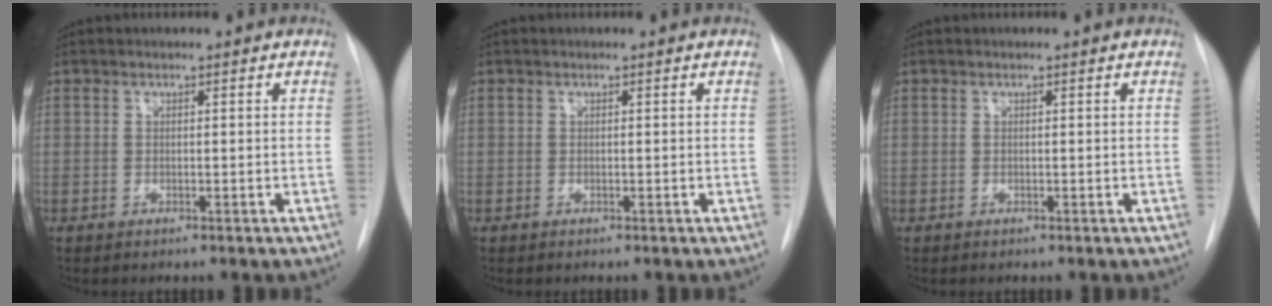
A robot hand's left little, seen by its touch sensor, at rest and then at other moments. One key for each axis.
{"total": 0.0}
{"total": 0.0}